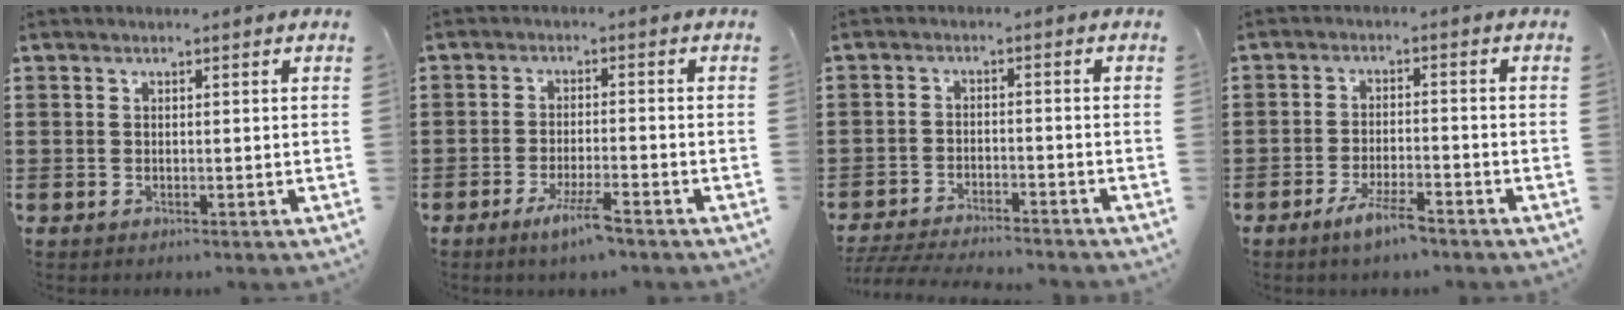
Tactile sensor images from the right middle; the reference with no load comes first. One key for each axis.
{"total": 4.5, "fx": -3.0, "fy": 0.3, "fz": 3.4, "tx": -0.066, "ty": -0.007, "tz": -0.052}
{"total": 4.1, "fx": -4.0, "fy": 0.0, "fz": 0.8, "tx": -0.021, "ty": -0.004, "tz": -0.085}
{"total": 4.4, "fx": -3.2, "fy": 0.7, "fz": 3.0, "tx": -0.061, "ty": -0.002, "tz": -0.058}